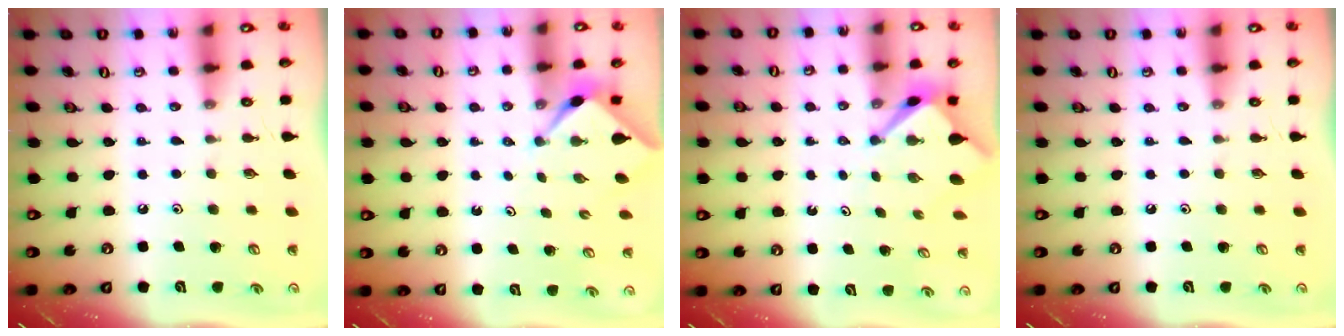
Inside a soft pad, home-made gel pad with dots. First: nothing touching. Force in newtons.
{"total": 2.4, "press": 2.4, "slide": 0.3}
{"total": 3.1, "press": 3.1, "slide": 0.3}
{"total": 0.0}